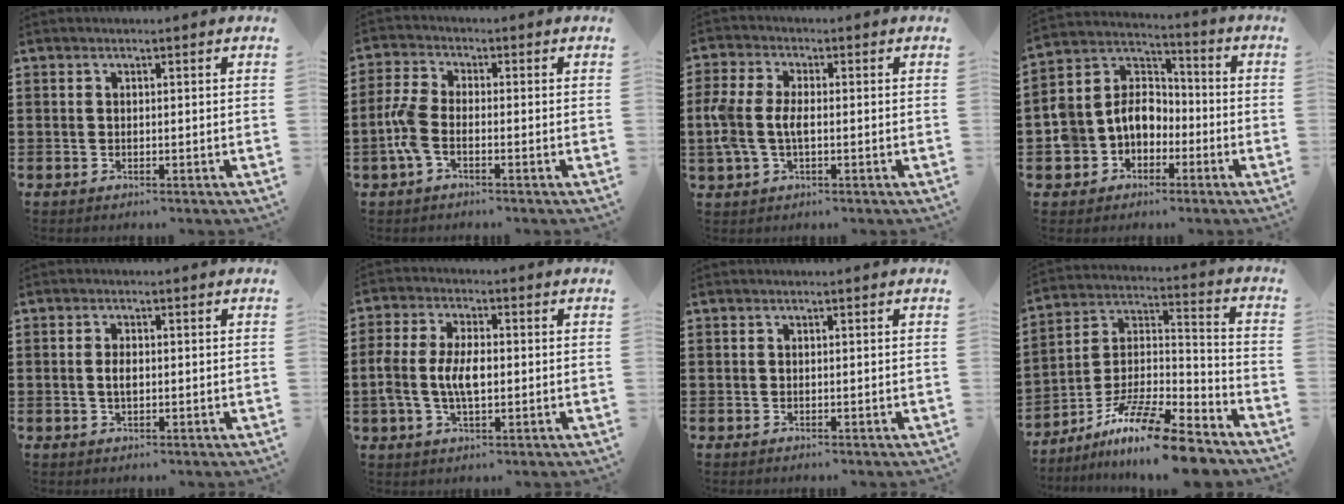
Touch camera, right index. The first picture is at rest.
{"total": 4.9, "force": [-1.8, 2.2, 3.9], "torque": [-0.104, -0.005, -0.042]}
{"total": 5.3, "force": [-0.6, 3.0, 4.3], "torque": [-0.117, -0.006, -0.021]}
{"total": 8.1, "force": [-2.4, 7.0, 3.3], "torque": [-0.106, 0.007, -0.051]}
{"total": 2.1, "force": [-0.1, 0.9, 1.9], "torque": [-0.036, 0.004, -0.003]}
{"total": 6.4, "force": [-0.6, 3.1, 5.5], "torque": [-0.131, -0.002, -0.019]}
{"total": 0.0}
{"total": 13.3, "force": [-10.6, 1.7, 7.8], "torque": [-0.136, 0.027, -0.200]}